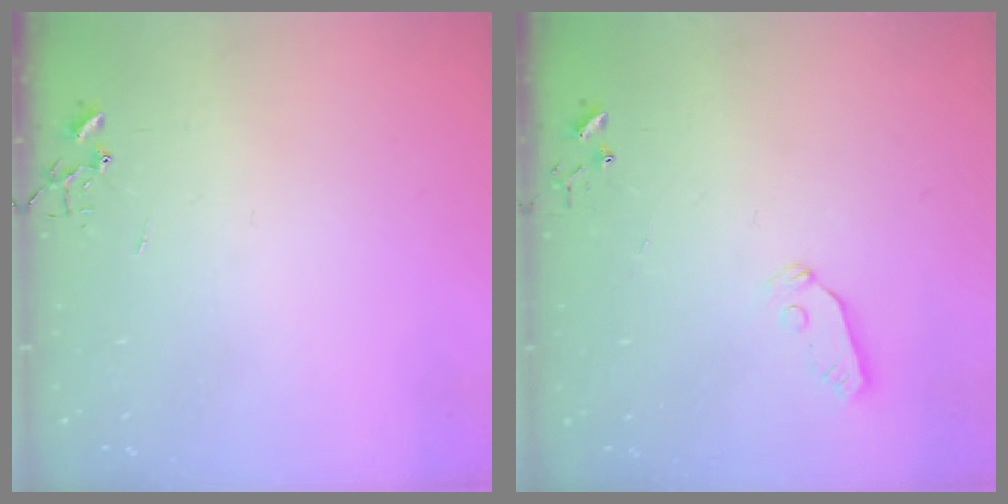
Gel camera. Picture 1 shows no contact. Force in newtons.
{"total": 5.3, "press": 5.2, "slide": 0.3}